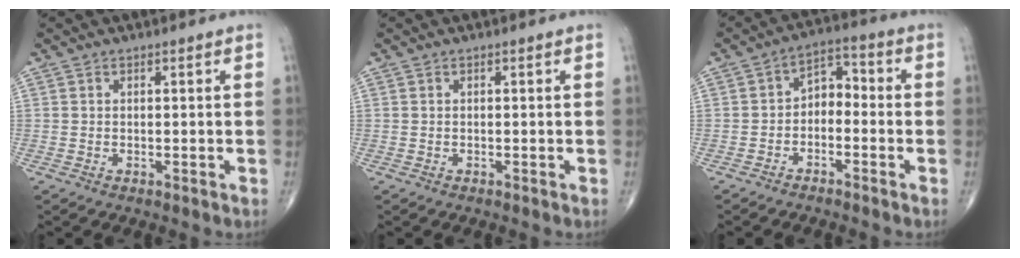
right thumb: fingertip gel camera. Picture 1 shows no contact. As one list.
[{"total": 0.0}, {"total": 5.5, "force": [-1.6, 3.7, 3.6], "torque": [-0.035, 0.039, -0.043]}]